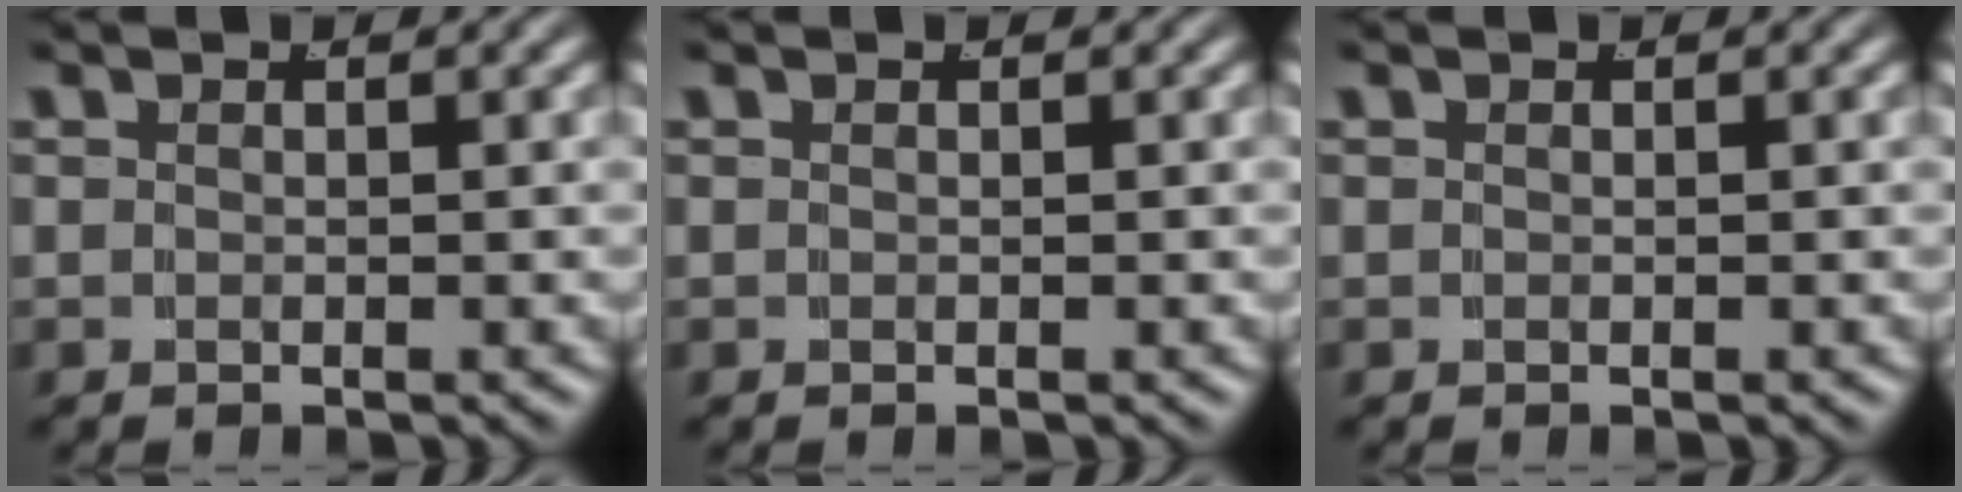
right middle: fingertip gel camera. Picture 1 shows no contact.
{"total": 0.0}
{"total": 0.0}